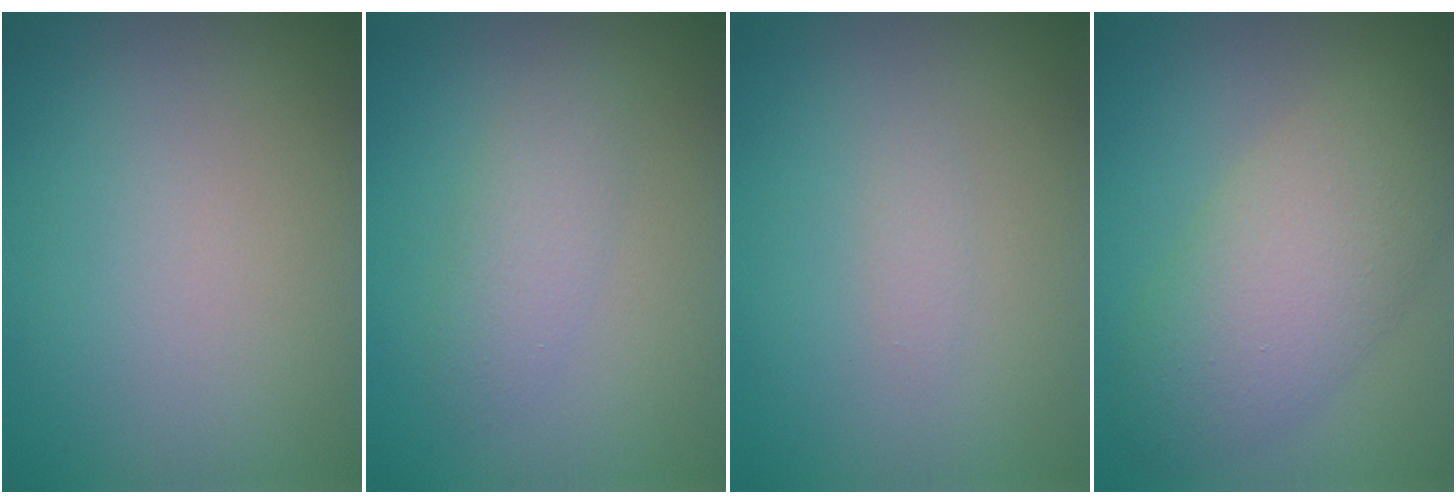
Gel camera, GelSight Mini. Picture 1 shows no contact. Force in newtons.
{"total": 2.3, "press": 2.3, "slide": 0.1}
{"total": 0.7, "press": 0.7, "slide": 0.0}
{"total": 7.0, "press": 7.0, "slide": 0.3}